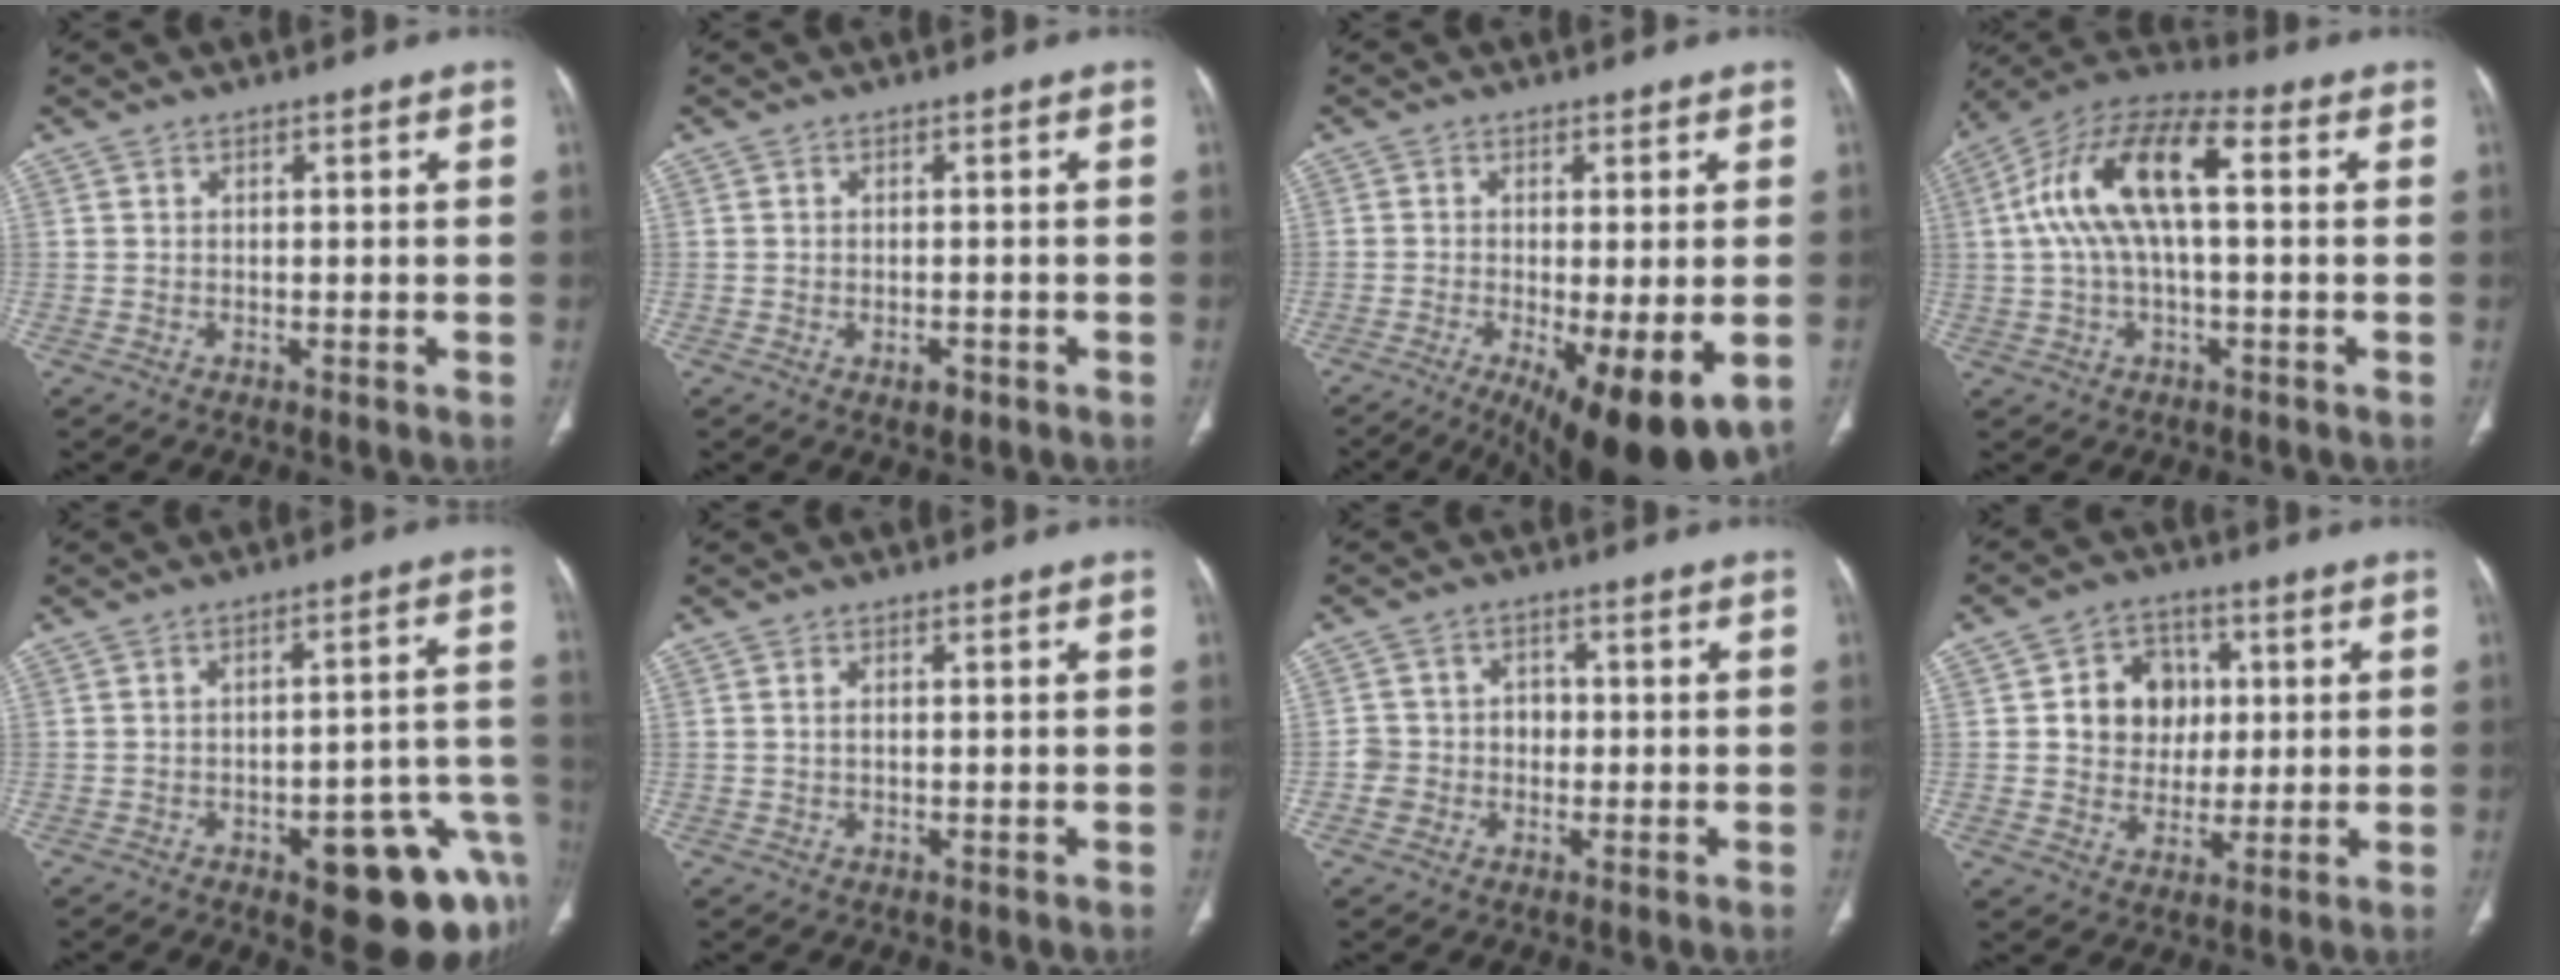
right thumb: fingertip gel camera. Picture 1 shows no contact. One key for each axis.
{"total": 2.0, "fx": -1.0, "fy": 1.1, "fz": 1.4, "tx": -0.015, "ty": 0.004, "tz": -0.010}
{"total": 14.5, "fx": -5.6, "fy": 4.1, "fz": 12.7, "tx": -0.171, "ty": -0.022, "tz": -0.076}
{"total": 15.7, "fx": 2.1, "fy": 6.6, "fz": 14.2, "tx": -0.278, "ty": 0.046, "tz": 0.032}
{"total": 16.5, "fx": -7.8, "fy": 6.2, "fz": 13.2, "tx": -0.090, "ty": 0.056, "tz": -0.083}
{"total": 1.0, "fx": 0.2, "fy": 0.5, "fz": 0.9, "tx": -0.020, "ty": 0.001, "tz": 0.005}
{"total": 4.9, "fx": -1.0, "fy": 4.6, "fz": 1.5, "tx": -0.001, "ty": 0.021, "tz": -0.021}
{"total": 10.1, "fx": 1.7, "fy": 8.7, "fz": 4.9, "tx": -0.026, "ty": 0.001, "tz": 0.028}